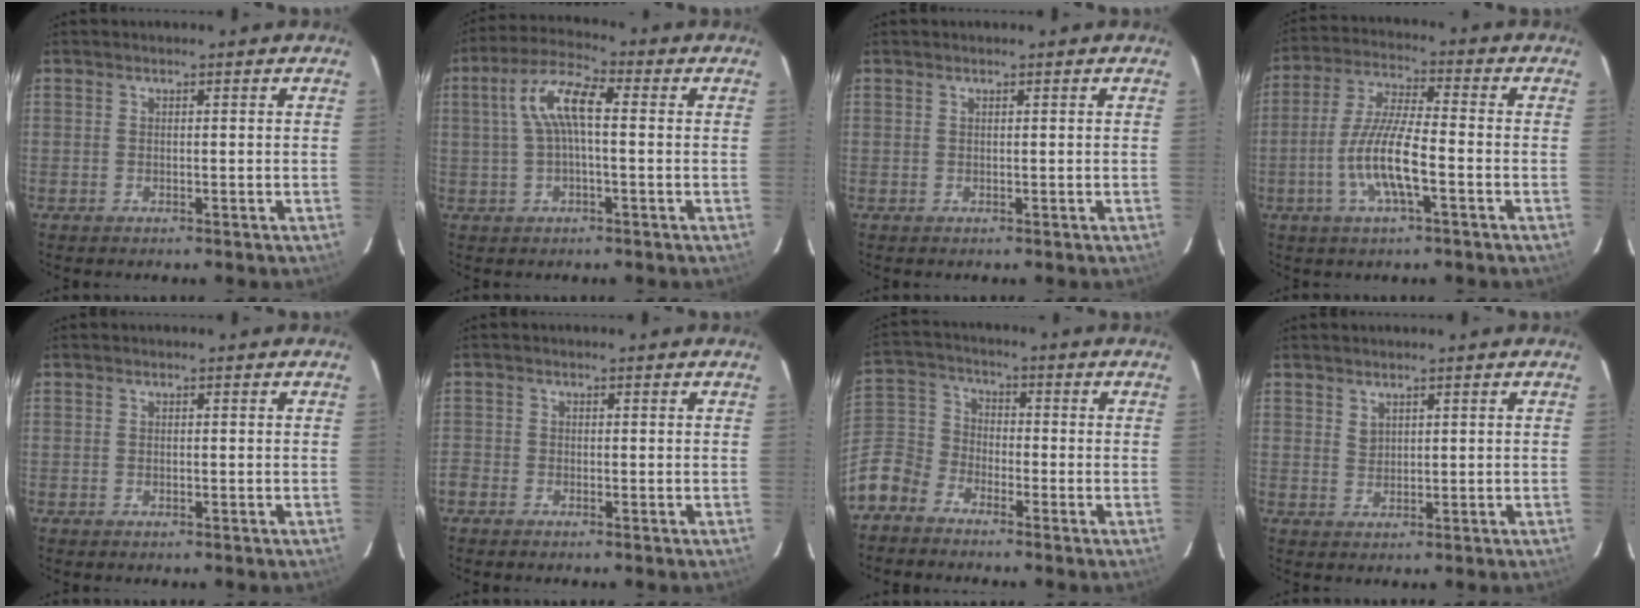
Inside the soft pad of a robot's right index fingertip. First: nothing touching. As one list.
[{"total": 8.3, "force": [0.8, 2.5, 7.8], "torque": [-0.157, 0.021, 0.016]}, {"total": 0.0}, {"total": 10.9, "force": [-3.7, 2.0, 10.0], "torque": [-0.207, -0.004, -0.071]}, {"total": 0.0}, {"total": 2.2, "force": [-1.4, 1.5, 0.4], "torque": [-0.014, -0.002, -0.031]}, {"total": 10.5, "force": [-6.7, 7.3, 3.5], "torque": [-0.097, 0.022, -0.149]}, {"total": 1.7, "force": [1.4, 1.0, 0.4], "torque": [-0.003, 0.001, 0.027]}]